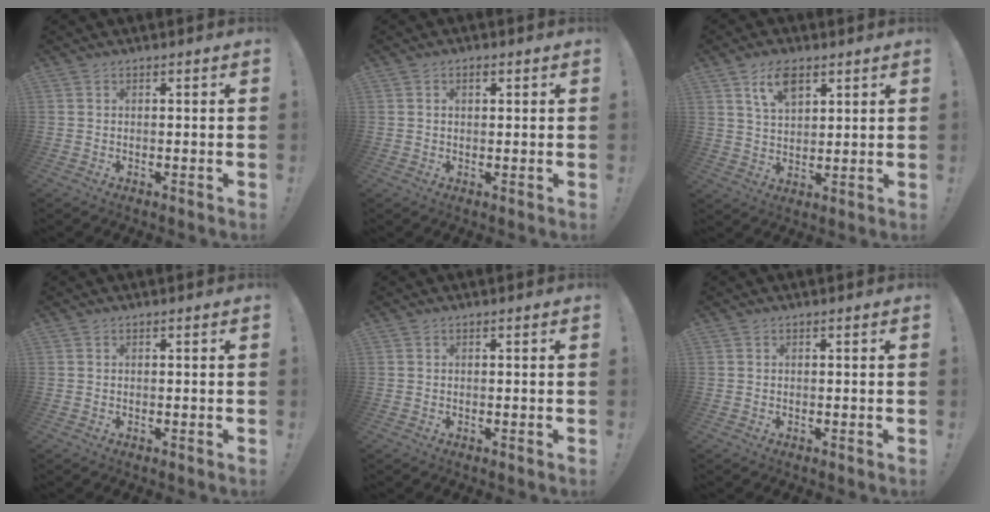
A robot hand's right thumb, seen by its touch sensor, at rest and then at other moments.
{"total": 1.7, "force": [0.6, 0.9, 1.3], "torque": [-0.015, -0.001, 0.007]}
{"total": 8.5, "force": [4.9, 4.5, 5.3], "torque": [-0.101, -0.008, 0.092]}
{"total": 0.0}
{"total": 0.0}
{"total": 0.0}